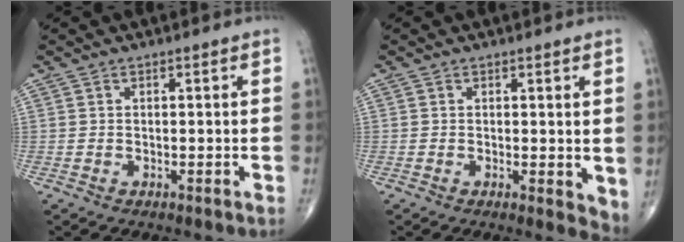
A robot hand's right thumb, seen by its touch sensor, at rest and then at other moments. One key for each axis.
{"total": 3.8, "fx": 0.4, "fy": 1.6, "fz": 3.4, "tx": -0.037, "ty": -0.011, "tz": 0.005}